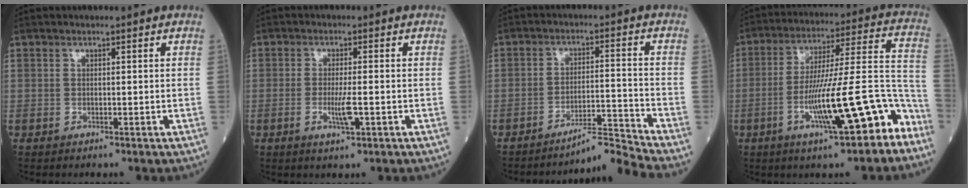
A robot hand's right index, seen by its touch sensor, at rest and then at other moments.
{"total": 3.8, "force": [-1.0, 0.5, 3.6], "torque": [-0.072, -0.006, -0.018]}
{"total": 6.9, "force": [-6.0, -3.4, -0.2], "torque": [0.001, 0.001, -0.101]}
{"total": 17.5, "force": [-8.5, 2.2, 15.2], "torque": [-0.220, 0.019, -0.124]}